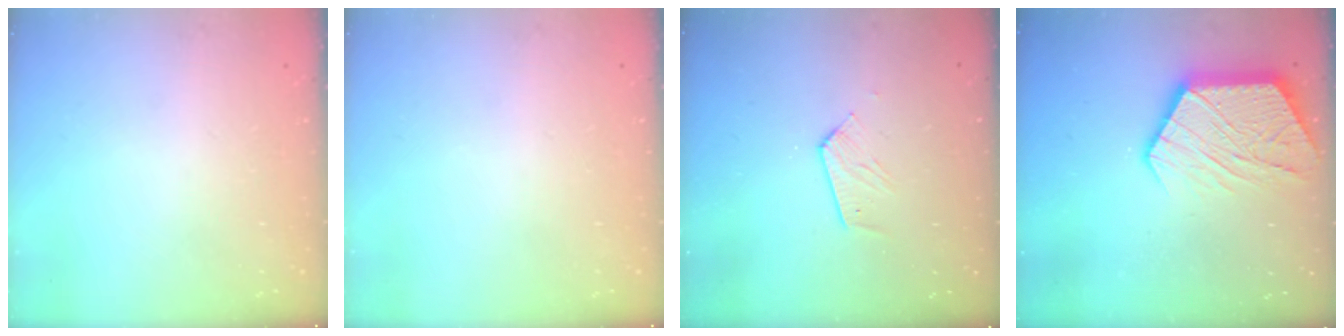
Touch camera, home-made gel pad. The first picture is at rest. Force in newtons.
{"total": 0.0}
{"total": 6.2, "press": 6.2, "slide": 0.2}
{"total": 16.0, "press": 16.0, "slide": 1.1}